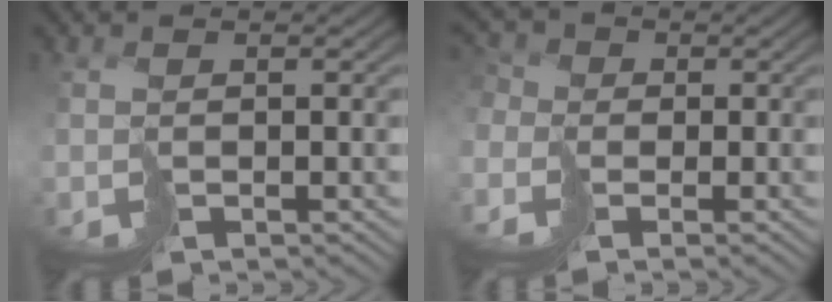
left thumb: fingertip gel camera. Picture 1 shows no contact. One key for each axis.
{"total": 5.0, "fx": -1.1, "fy": 4.2, "fz": 2.5, "tx": -0.082, "ty": 0.009, "tz": -0.029}